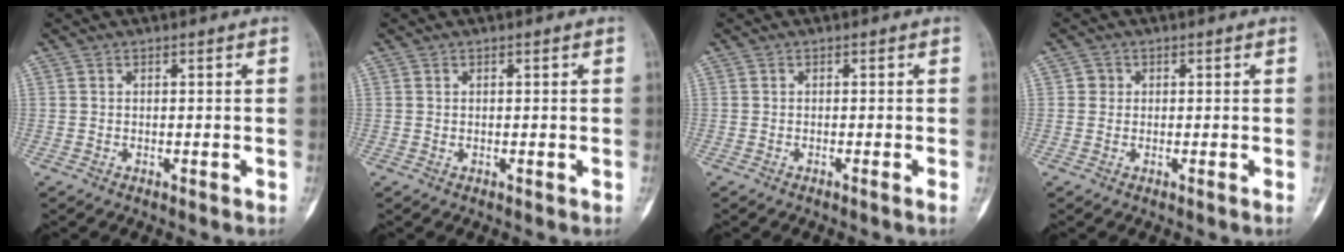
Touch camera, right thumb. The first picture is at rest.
{"total": 0.0}
{"total": 0.7, "force": [-0.4, -0.3, 0.5], "torque": [-0.002, 0.003, -0.010]}
{"total": 1.1, "force": [0.2, 1.1, 0.3], "torque": [0.002, 0.001, -0.002]}